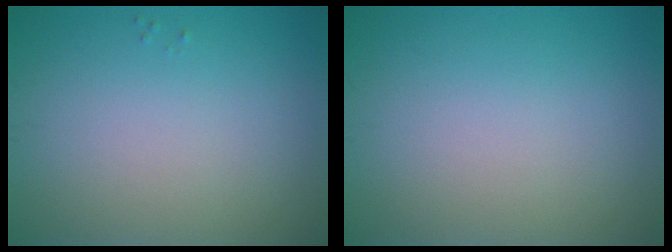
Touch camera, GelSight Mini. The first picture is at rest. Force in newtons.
{"total": 0.0}